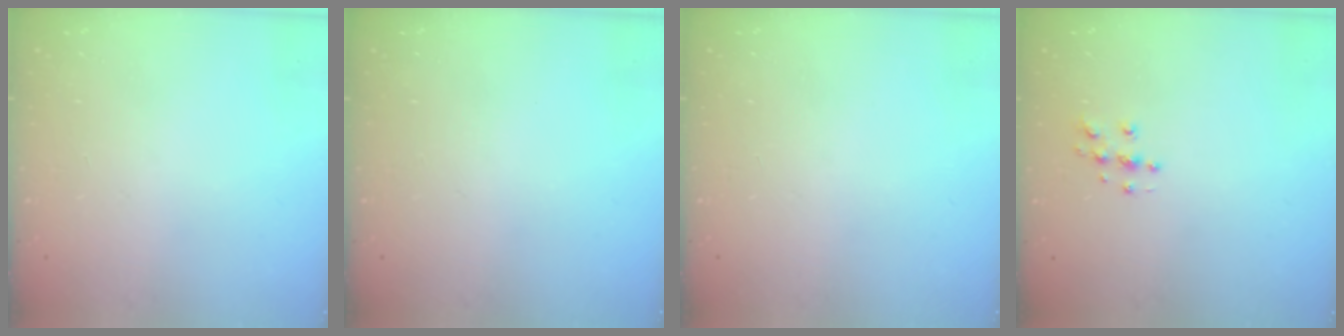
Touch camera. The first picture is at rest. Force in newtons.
{"total": 0.0}
{"total": 0.0}
{"total": 4.6, "press": 4.6, "slide": 0.2}